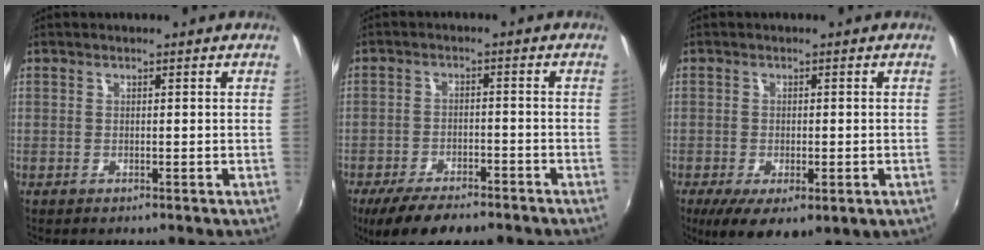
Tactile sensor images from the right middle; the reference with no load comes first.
{"total": 11.7, "force": [-9.1, 3.5, 6.4], "torque": [-0.140, -0.030, -0.145]}
{"total": 9.8, "force": [-4.5, 4.0, 7.7], "torque": [-0.141, -0.039, -0.063]}